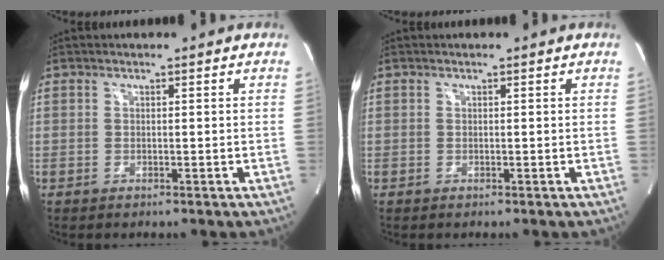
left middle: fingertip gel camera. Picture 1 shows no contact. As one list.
[{"total": 0.0}]